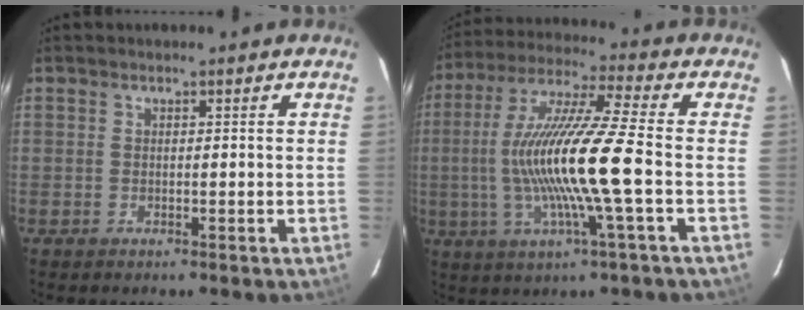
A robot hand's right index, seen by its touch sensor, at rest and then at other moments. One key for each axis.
{"total": 16.4, "fx": -2.3, "fy": -0.5, "fz": 16.2, "tx": -0.314, "ty": -0.004, "tz": -0.040}